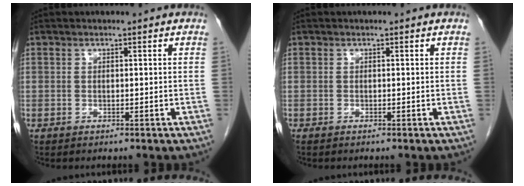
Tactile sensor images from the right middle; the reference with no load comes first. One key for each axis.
{"total": 0.0}